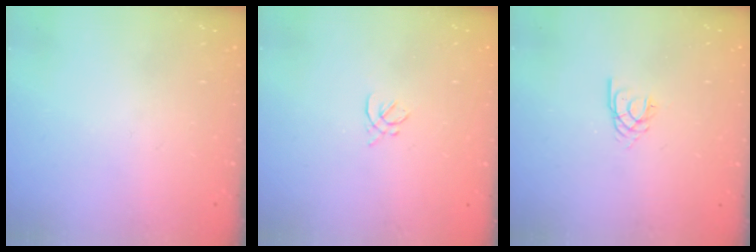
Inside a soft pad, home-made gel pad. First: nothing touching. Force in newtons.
{"total": 2.1, "press": 2.0, "slide": 0.7}
{"total": 2.3, "press": 2.3, "slide": 0.2}